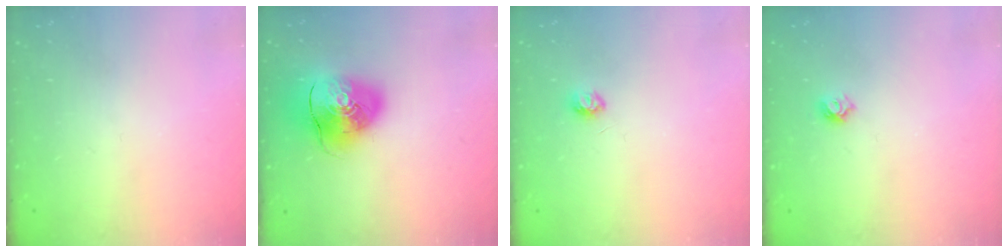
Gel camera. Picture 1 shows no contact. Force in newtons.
{"total": 12.5, "press": 12.3, "slide": 2.1}
{"total": 4.6, "press": 4.6, "slide": 0.5}
{"total": 5.5, "press": 5.5, "slide": 0.7}